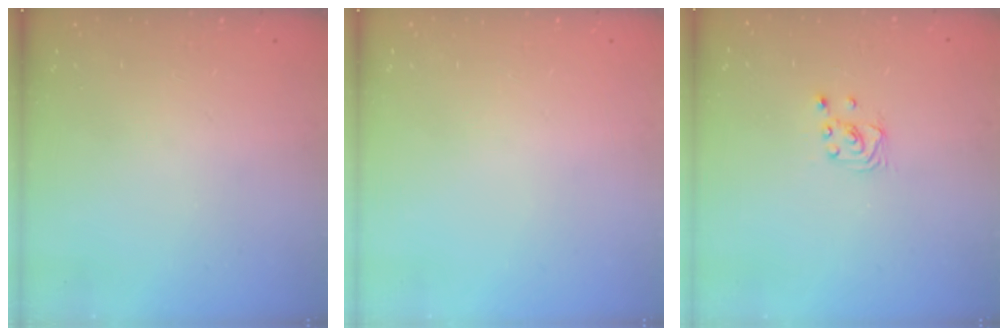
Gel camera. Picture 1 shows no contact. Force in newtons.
{"total": 0.0}
{"total": 1.7, "press": 1.6, "slide": 0.1}